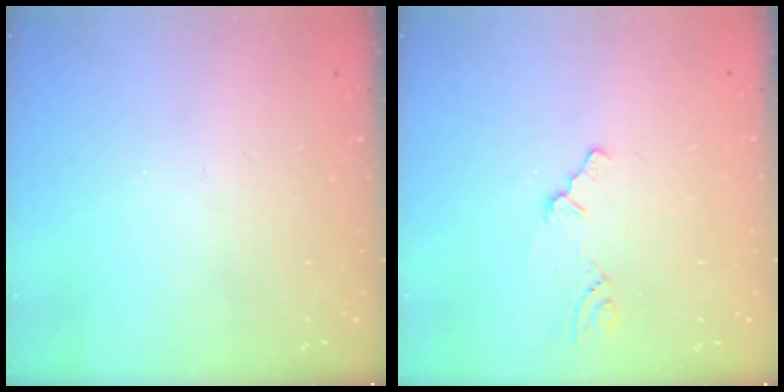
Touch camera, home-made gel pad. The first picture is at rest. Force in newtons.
{"total": 0.8, "press": 0.8, "slide": 0.2}